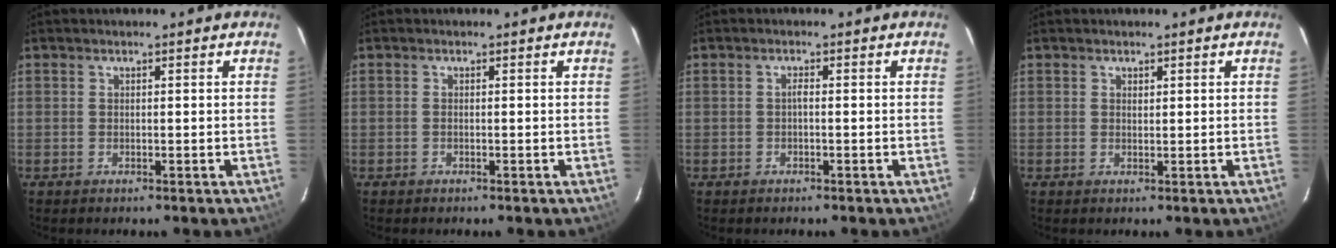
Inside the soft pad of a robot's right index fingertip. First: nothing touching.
{"total": 0.0}
{"total": 0.8, "force": [-0.3, 0.2, 0.7], "torque": [-0.013, 0.006, -0.007]}
{"total": 0.6, "force": [0.4, 0.4, 0.1], "torque": [-0.004, 0.002, 0.008]}